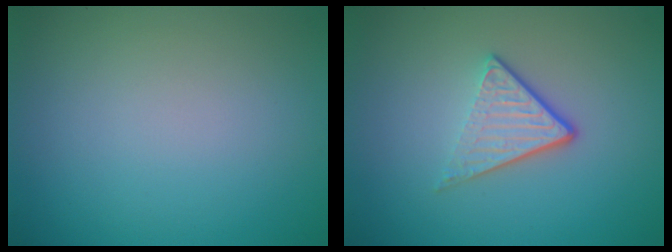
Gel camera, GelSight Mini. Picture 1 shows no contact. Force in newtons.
{"total": 3.6, "press": 2.5, "slide": 2.7}